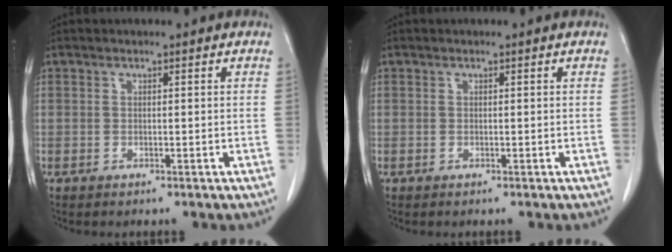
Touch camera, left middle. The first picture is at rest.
{"total": 0.0}